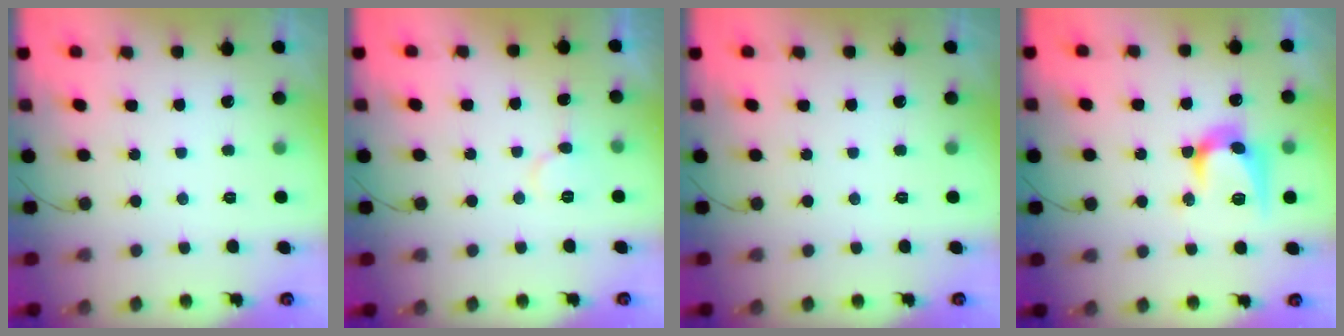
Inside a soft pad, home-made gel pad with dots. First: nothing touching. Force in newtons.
{"total": 6.0, "press": 6.0, "slide": 0.3}
{"total": 0.0}
{"total": 12.9, "press": 12.9, "slide": 0.5}